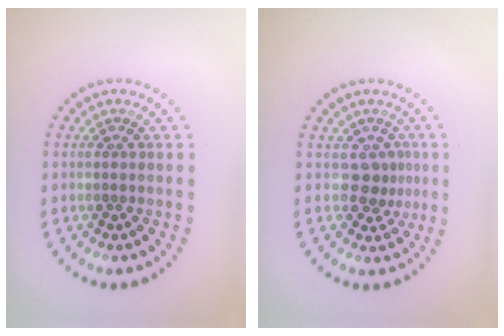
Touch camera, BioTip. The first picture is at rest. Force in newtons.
{"total": 2.2, "press": 1.6, "slide": 1.6}